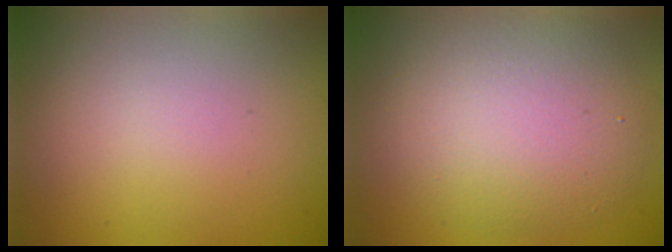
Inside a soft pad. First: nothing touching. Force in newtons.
{"total": 6.5, "press": 6.5, "slide": 0.4}